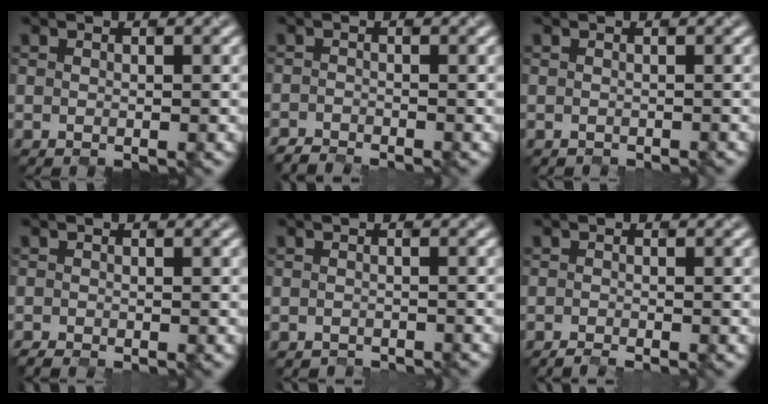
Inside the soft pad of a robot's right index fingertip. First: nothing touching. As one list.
[{"total": 1.4, "force": [-1.4, -0.1, -0.1], "torque": [0.005, -0.006, -0.033]}, {"total": 0.0}, {"total": 0.5, "force": [-0.3, 0.2, 0.3], "torque": [0.001, -0.001, -0.009]}, {"total": 0.8, "force": [-0.7, 0.0, -0.4], "torque": [0.008, -0.009, -0.025]}, {"total": 1.2, "force": [-0.5, 0.6, 0.9], "torque": [0.003, -0.005, -0.015]}]